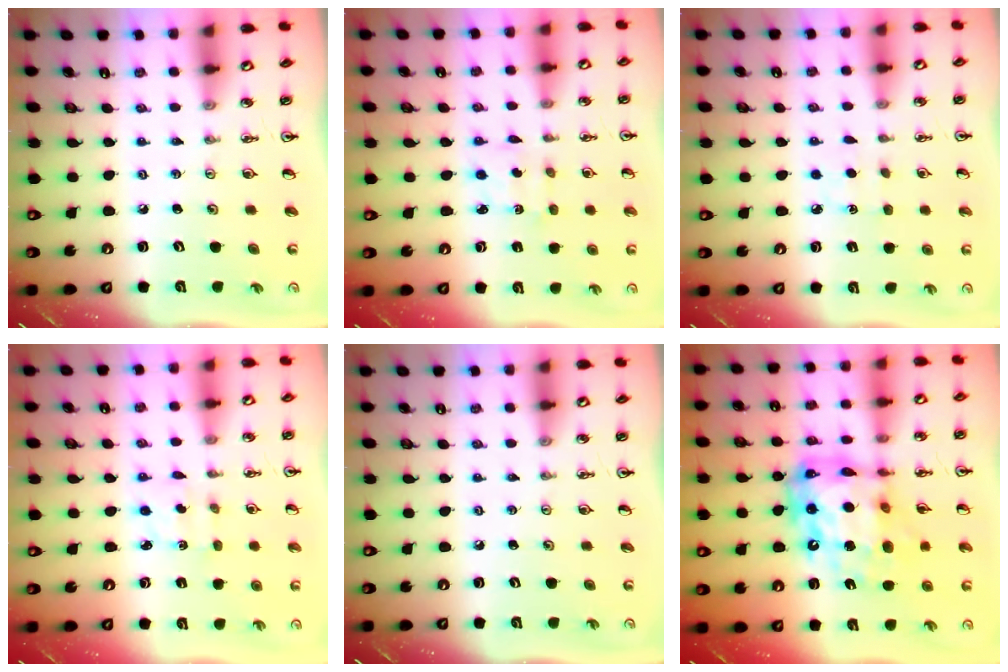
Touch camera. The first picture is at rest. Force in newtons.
{"total": 2.7, "press": 2.7, "slide": 0.5}
{"total": 2.9, "press": 2.9, "slide": 0.3}
{"total": 2.1, "press": 2.0, "slide": 0.7}
{"total": 0.0}
{"total": 19.1, "press": 19.0, "slide": 2.0}